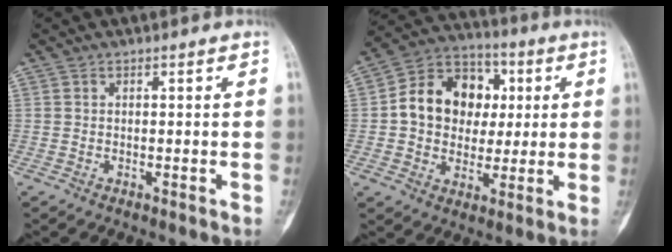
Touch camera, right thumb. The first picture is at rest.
{"total": 15.6, "force": [1.7, 12.7, 8.8], "torque": [-0.101, 0.021, 0.024]}